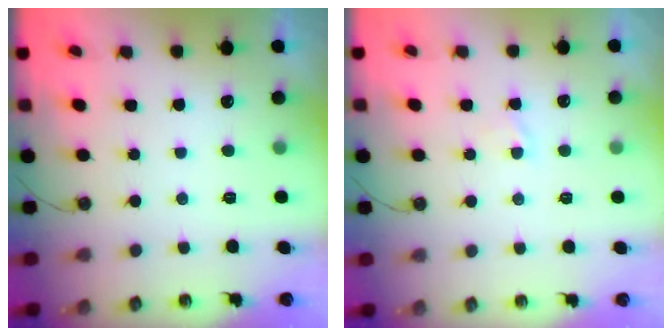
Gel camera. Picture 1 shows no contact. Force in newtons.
{"total": 0.9, "press": 0.9, "slide": 0.2}